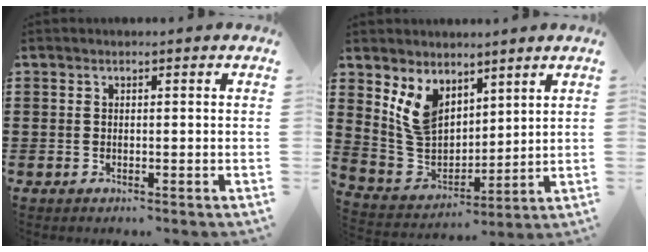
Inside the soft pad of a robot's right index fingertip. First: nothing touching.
{"total": 7.6, "force": [4.3, 5.4, 3.3], "torque": [-0.107, -0.010, 0.083]}